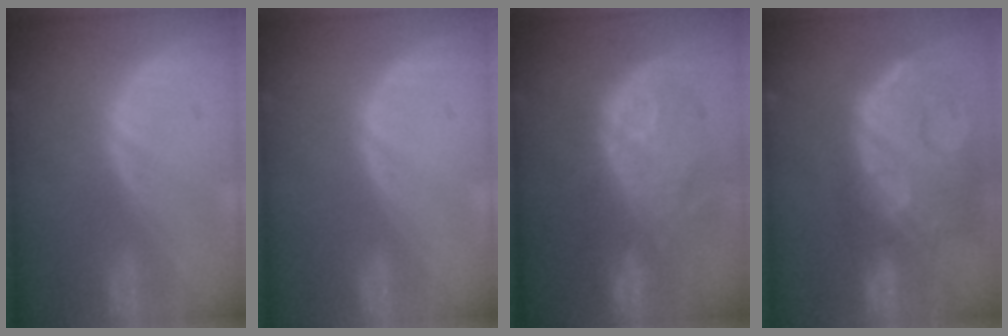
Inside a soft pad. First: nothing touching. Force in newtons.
{"total": 0.0}
{"total": 11.0, "press": 10.6, "slide": 3.1}
{"total": 14.8, "press": 12.0, "slide": 8.7}